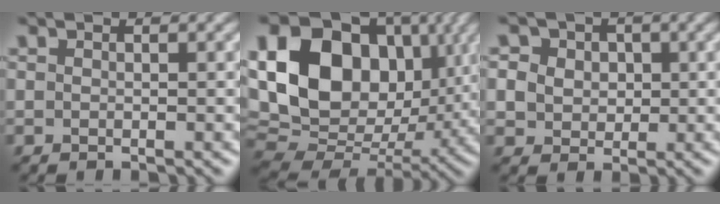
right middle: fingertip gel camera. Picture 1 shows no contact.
{"total": 18.8, "force": [4.3, 13.9, 11.9], "torque": [-0.242, 0.012, 0.087]}
{"total": 7.8, "force": [2.6, 6.7, 3.0], "torque": [-0.079, 0.033, 0.029]}